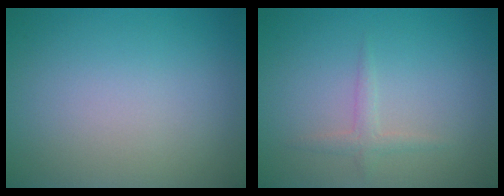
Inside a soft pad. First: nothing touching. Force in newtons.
{"total": 1.3, "press": 1.3, "slide": 0.0}